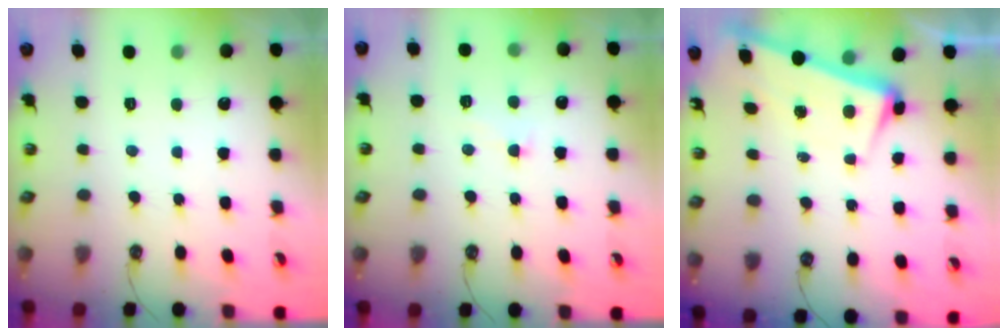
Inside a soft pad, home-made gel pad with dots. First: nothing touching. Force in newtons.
{"total": 2.7, "press": 2.6, "slide": 0.8}
{"total": 3.1, "press": 3.0, "slide": 0.8}